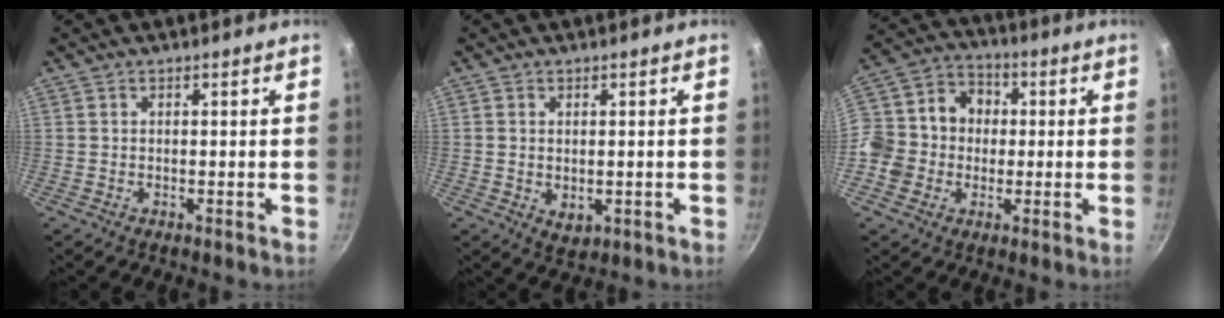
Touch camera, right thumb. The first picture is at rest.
{"total": 3.2, "force": [-0.1, 2.2, 2.3], "torque": [-0.035, -0.009, 0.003]}
{"total": 14.4, "force": [-0.6, 12.8, 6.6], "torque": [-0.096, 0.038, -0.026]}